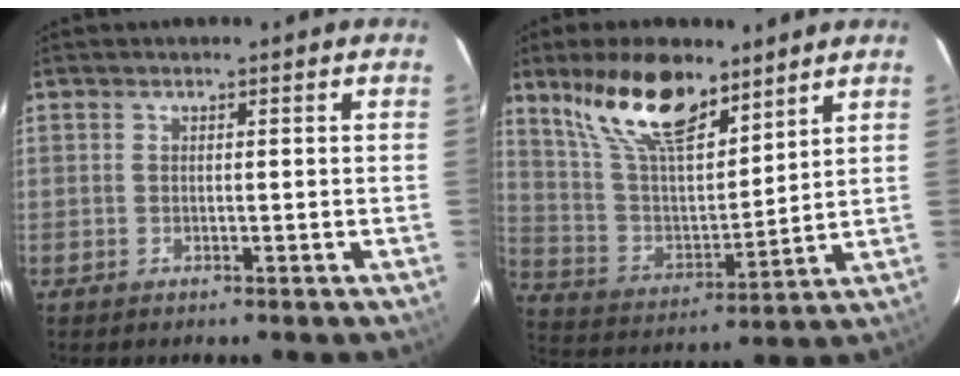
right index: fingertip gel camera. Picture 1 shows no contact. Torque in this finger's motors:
{"motor_torque": [1.10, 1.04, 0.48, 0.14]}